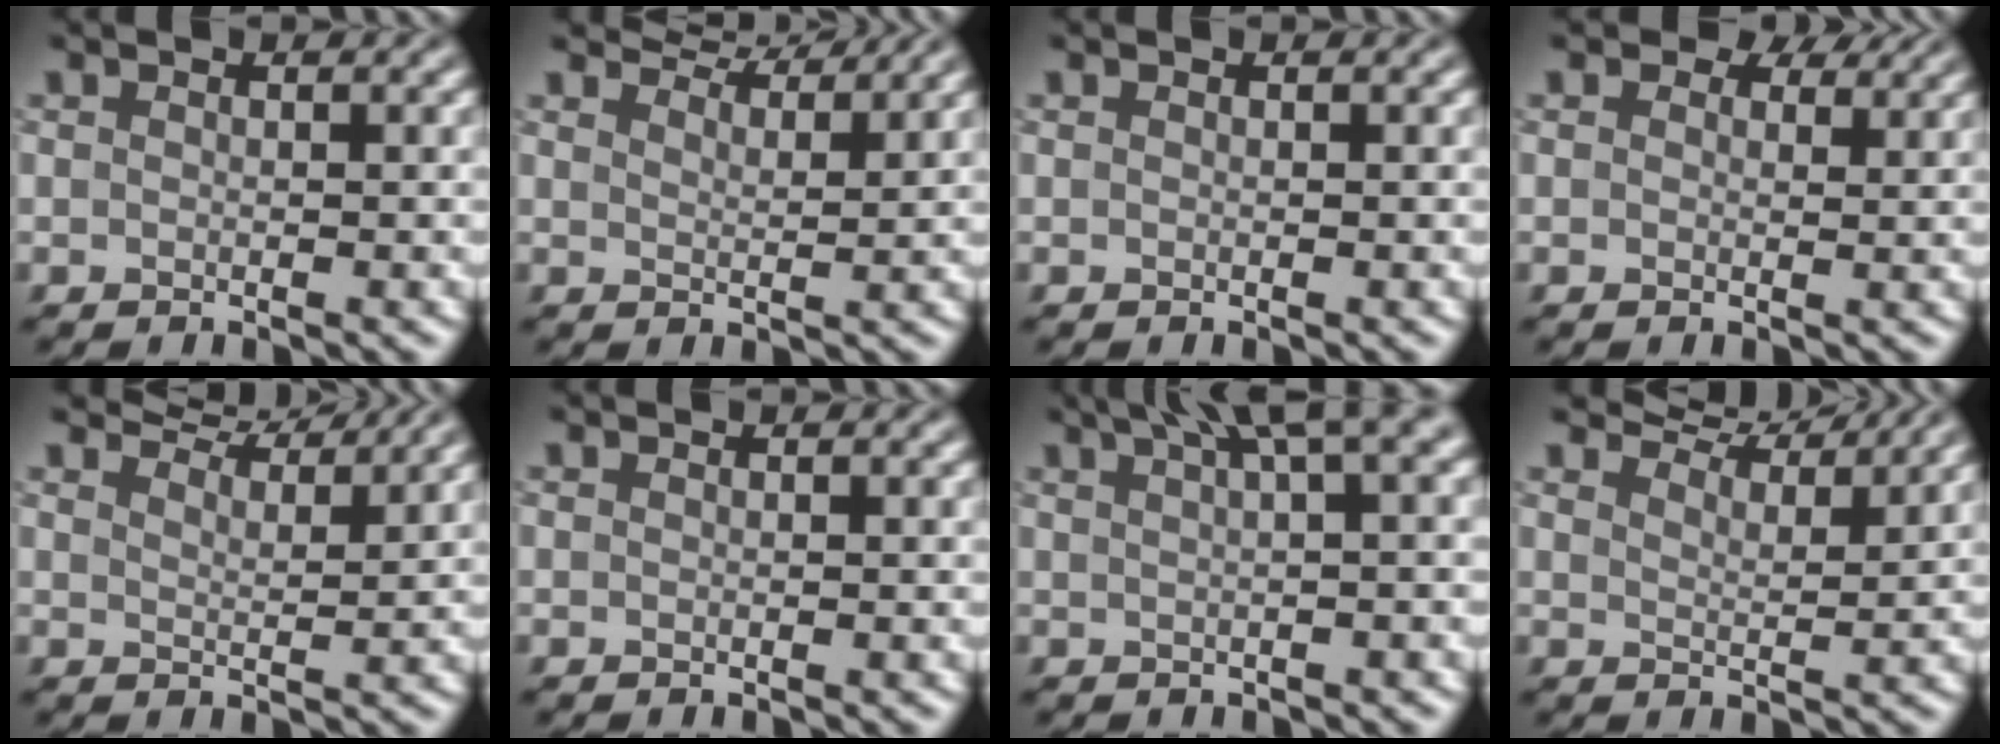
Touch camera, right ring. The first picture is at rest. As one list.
[{"total": 4.5, "force": [4.4, 0.4, 1.1], "torque": [-0.019, 0.002, 0.059]}, {"total": 0.0}, {"total": 2.8, "force": [2.0, 1.4, 1.4], "torque": [-0.024, -0.002, 0.018]}, {"total": 5.3, "force": [5.1, 0.5, 1.4], "torque": [-0.026, 0.004, 0.067]}, {"total": 0.0}, {"total": 5.4, "force": [3.2, 1.1, 4.3], "torque": [-0.044, 0.020, 0.047]}, {"total": 6.1, "force": [5.8, 0.8, 1.7], "torque": [-0.032, 0.005, 0.076]}]